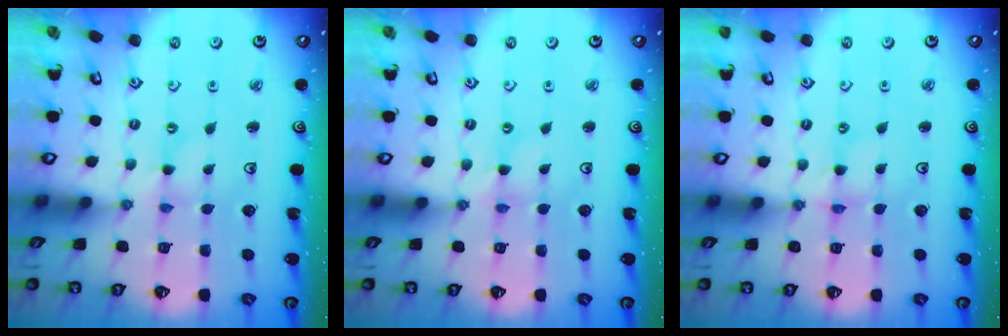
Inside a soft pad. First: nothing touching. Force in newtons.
{"total": 0.8, "press": 0.7, "slide": 0.2}
{"total": 1.2, "press": 1.2, "slide": 0.3}